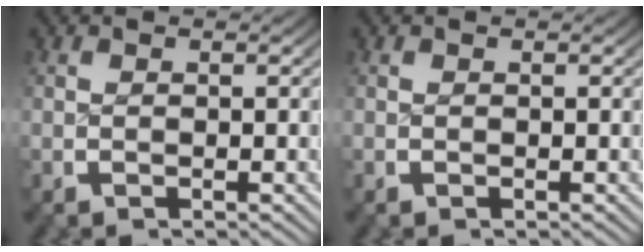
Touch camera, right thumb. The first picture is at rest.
{"total": 0.0}